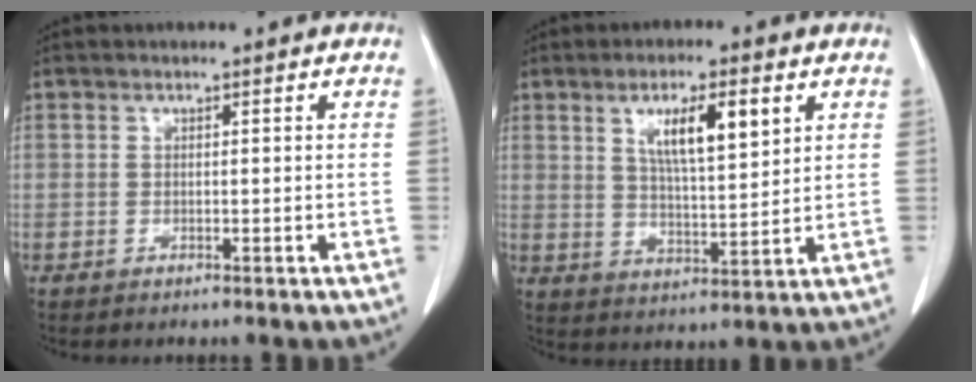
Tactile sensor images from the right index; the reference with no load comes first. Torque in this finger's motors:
{"motor_torque": [0.67, 0.53, 0.37, 0.11]}